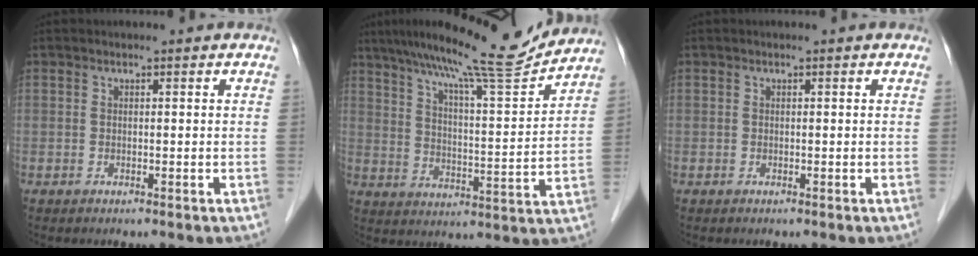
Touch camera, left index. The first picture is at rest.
{"total": 16.1, "force": [14.3, -0.2, 7.3], "torque": [-0.121, -0.005, 0.215]}
{"total": 0.0}